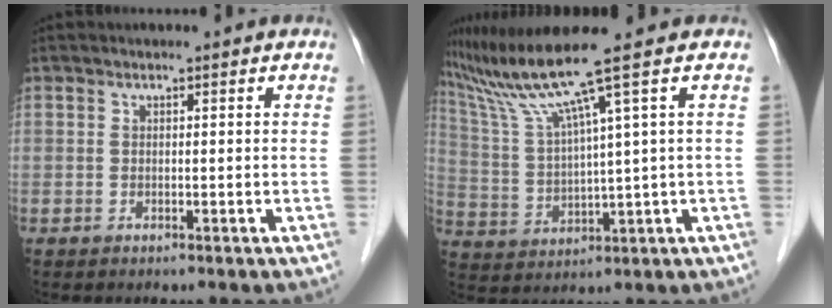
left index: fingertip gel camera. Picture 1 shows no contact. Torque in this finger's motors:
{"motor_torque": [0.71, -1.42, 0.24, 0.21]}